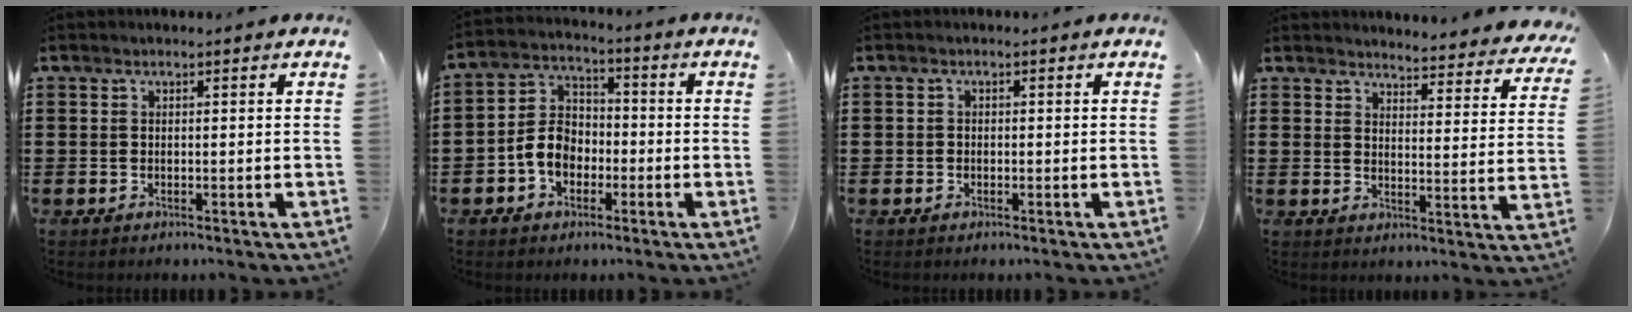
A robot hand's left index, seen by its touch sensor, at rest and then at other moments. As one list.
[{"total": 6.5, "force": [-2.7, 4.7, 3.6], "torque": [-0.097, 0.008, -0.060]}, {"total": 0.8, "force": [-0.4, 0.6, 0.3], "torque": [-0.007, 0.000, -0.009]}, {"total": 3.9, "force": [3.9, -0.1, 0.7], "torque": [-0.025, -0.030, 0.064]}]